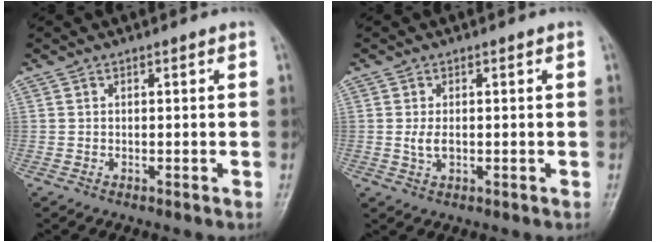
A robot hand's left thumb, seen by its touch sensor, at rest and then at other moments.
{"total": 2.6, "force": [-0.1, 1.5, 2.1], "torque": [-0.045, -0.002, -0.003]}